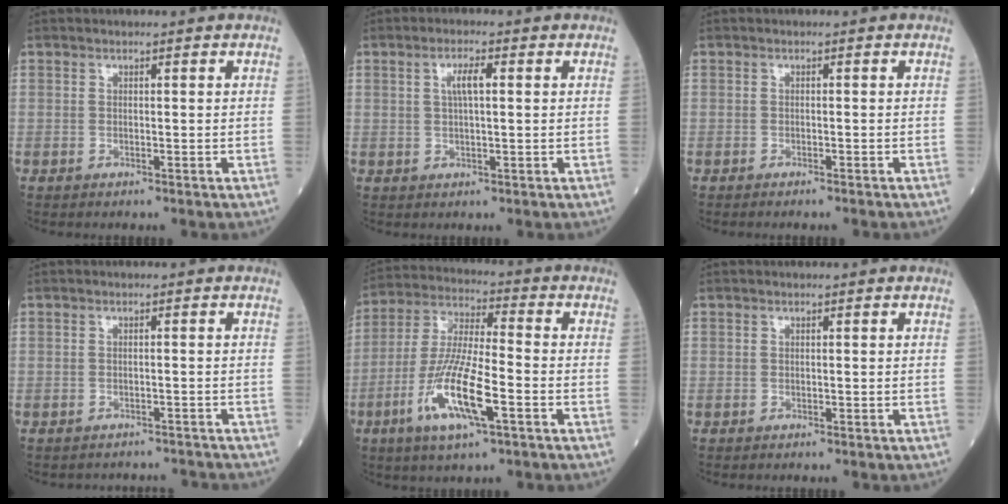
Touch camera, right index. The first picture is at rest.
{"total": 3.2, "force": [0.8, 0.6, 3.1], "torque": [-0.060, 0.004, 0.015]}
{"total": 1.7, "force": [-1.5, 0.0, 0.8], "torque": [-0.011, -0.001, -0.017]}
{"total": 5.3, "force": [-5.1, 1.2, 0.0], "torque": [0.004, 0.010, -0.056]}
{"total": 13.4, "force": [-5.1, 2.0, 12.2], "torque": [-0.247, -0.012, -0.096]}
{"total": 0.0}